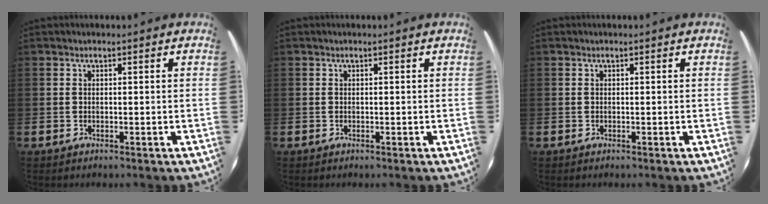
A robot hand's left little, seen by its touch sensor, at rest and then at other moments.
{"total": 0.0}
{"total": 0.0}